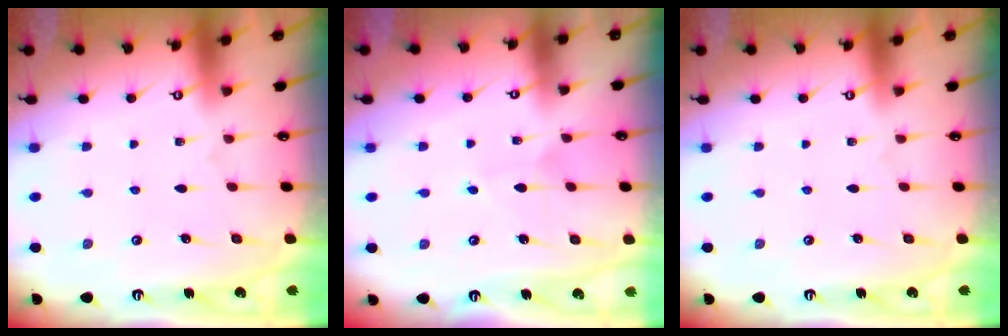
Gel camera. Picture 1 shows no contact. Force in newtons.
{"total": 4.5, "press": 4.4, "slide": 0.3}
{"total": 0.0}